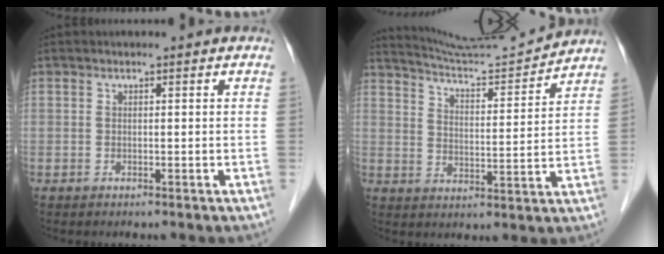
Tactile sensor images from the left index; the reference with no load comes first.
{"total": 11.8, "force": [11.6, -1.4, 1.5], "torque": [-0.037, -0.014, 0.185]}